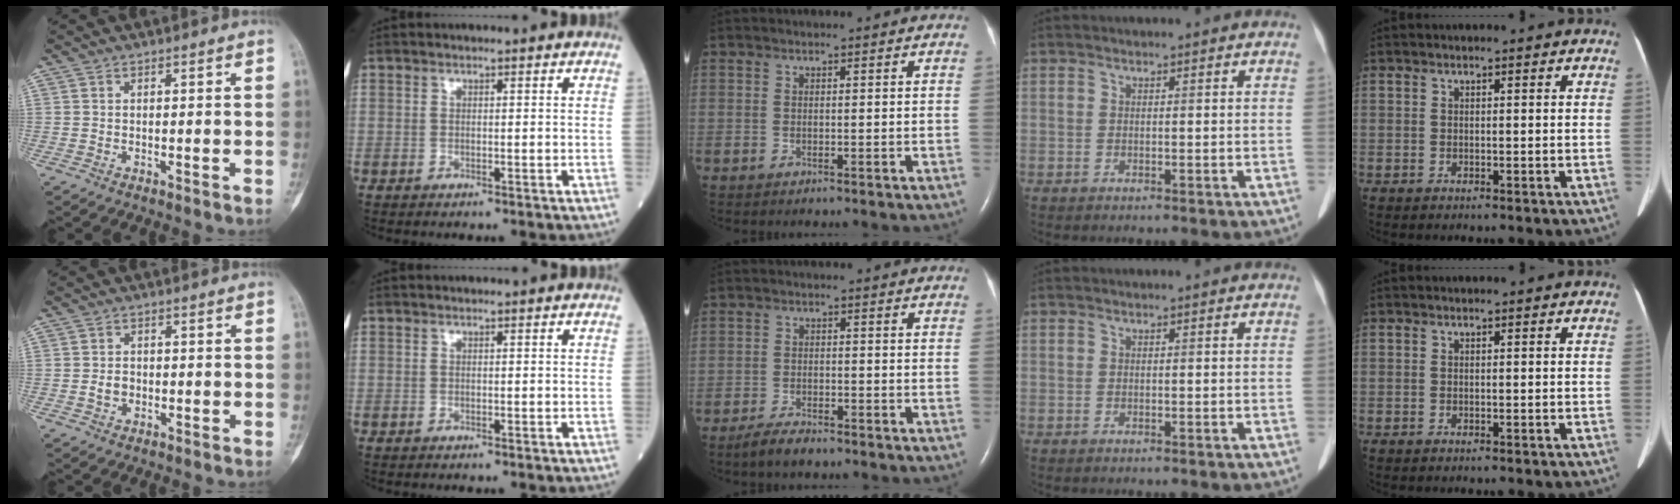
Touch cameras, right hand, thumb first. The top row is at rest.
{"thumb": {"total": 2.2, "force": [-0.5, 1.8, 1.3], "torque": [-0.017, 0.007, -0.009]}, "middle": {"total": 3.5, "force": [-2.9, 0.8, 1.7], "torque": [-0.043, -0.006, -0.051]}}